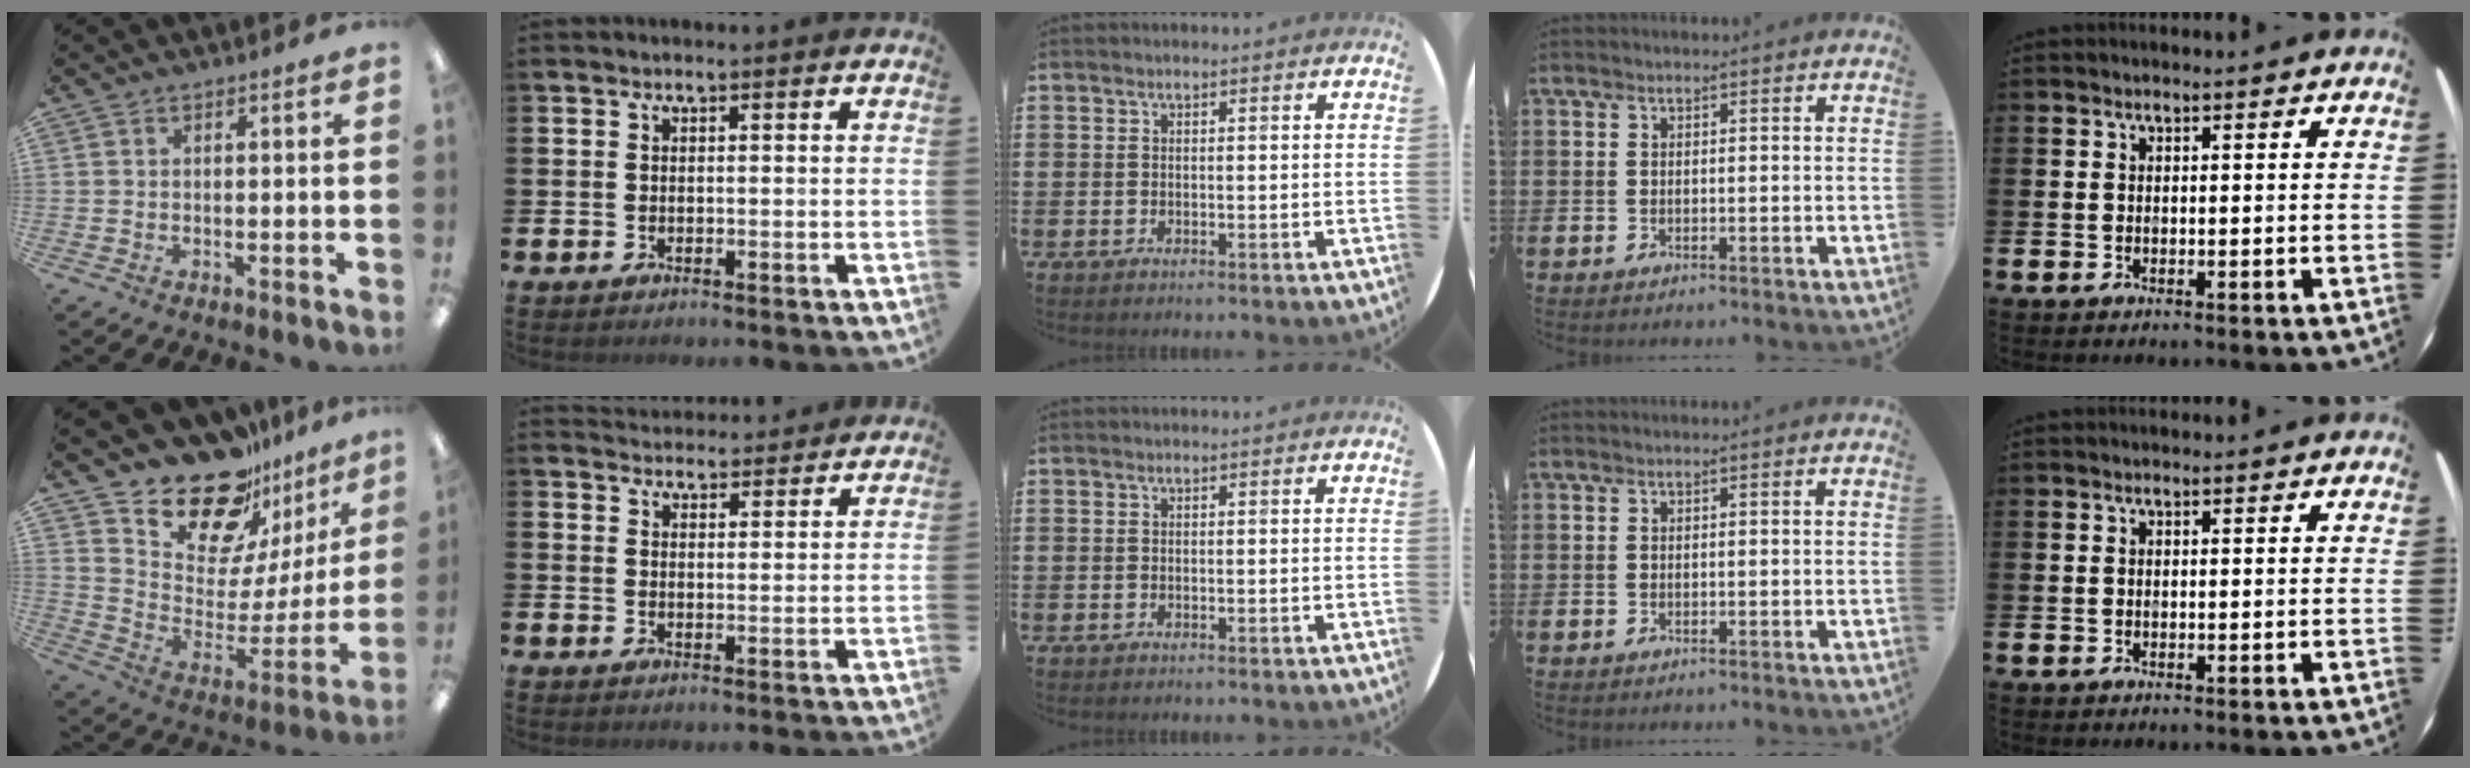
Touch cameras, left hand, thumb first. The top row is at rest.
{"thumb": {"total": 19.6, "force": [16.6, 8.4, 6.1], "torque": [-0.106, -0.132, 0.295]}, "index": {"total": 3.8, "force": [3.7, 0.7, -0.3], "torque": [0.001, -0.021, 0.068]}}